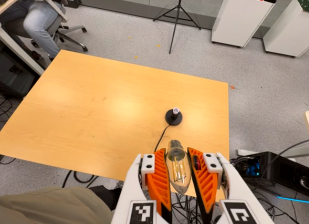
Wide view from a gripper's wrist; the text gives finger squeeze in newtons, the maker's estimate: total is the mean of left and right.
{"total": 20.0, "left": 21.6, "right": 18.4}